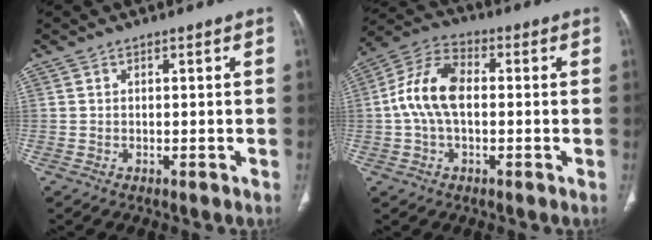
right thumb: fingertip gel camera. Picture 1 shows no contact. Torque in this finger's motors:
{"motor_torque": [0.72, 0.76, 0.61, -0.22, 0.32]}